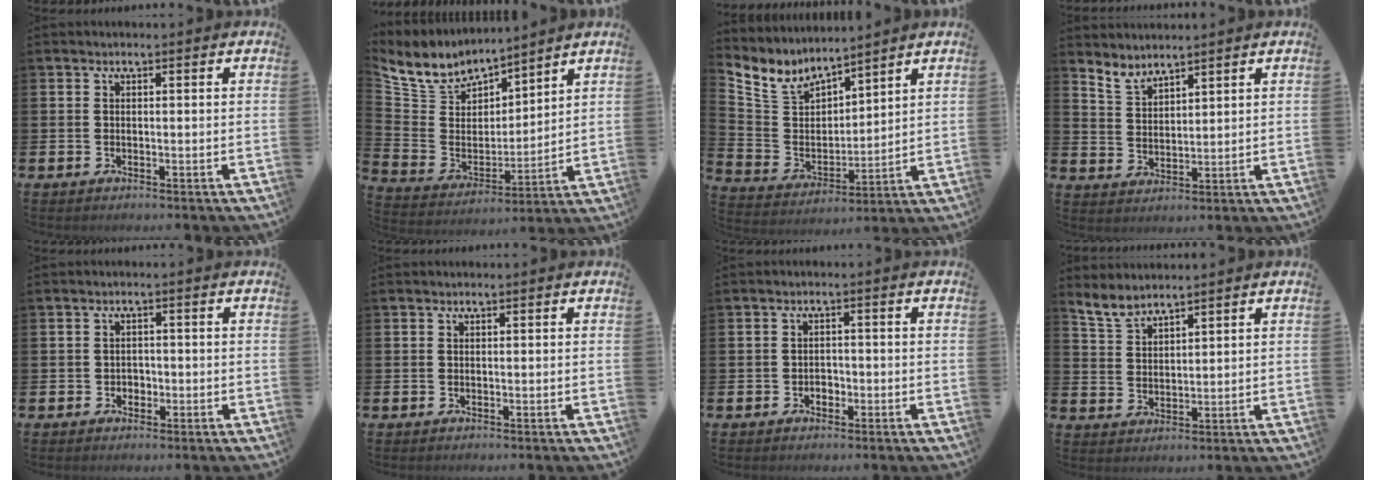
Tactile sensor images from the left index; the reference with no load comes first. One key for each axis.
{"total": 7.1, "fx": 6.6, "fy": 2.7, "fz": 0.2, "tx": -0.057, "ty": -0.053, "tz": 0.119}
{"total": 5.8, "fx": 5.3, "fy": 2.2, "fz": 0.8, "tx": -0.056, "ty": -0.035, "tz": 0.094}
{"total": 3.7, "fx": 3.7, "fy": 0.3, "fz": 0.1, "tx": -0.018, "ty": -0.021, "tz": 0.070}
{"total": 1.5, "fx": -0.5, "fy": 1.4, "fz": 0.4, "tx": 0.001, "ty": 0.000, "tz": -0.016}
{"total": 0.0}
{"total": 1.6, "fx": -0.7, "fy": 1.3, "fz": 0.6, "tx": -0.003, "ty": -0.002, "tz": -0.020}
{"total": 4.2, "fx": 4.1, "fy": 0.7, "fz": 0.7, "tx": -0.031, "ty": -0.016, "tz": 0.075}